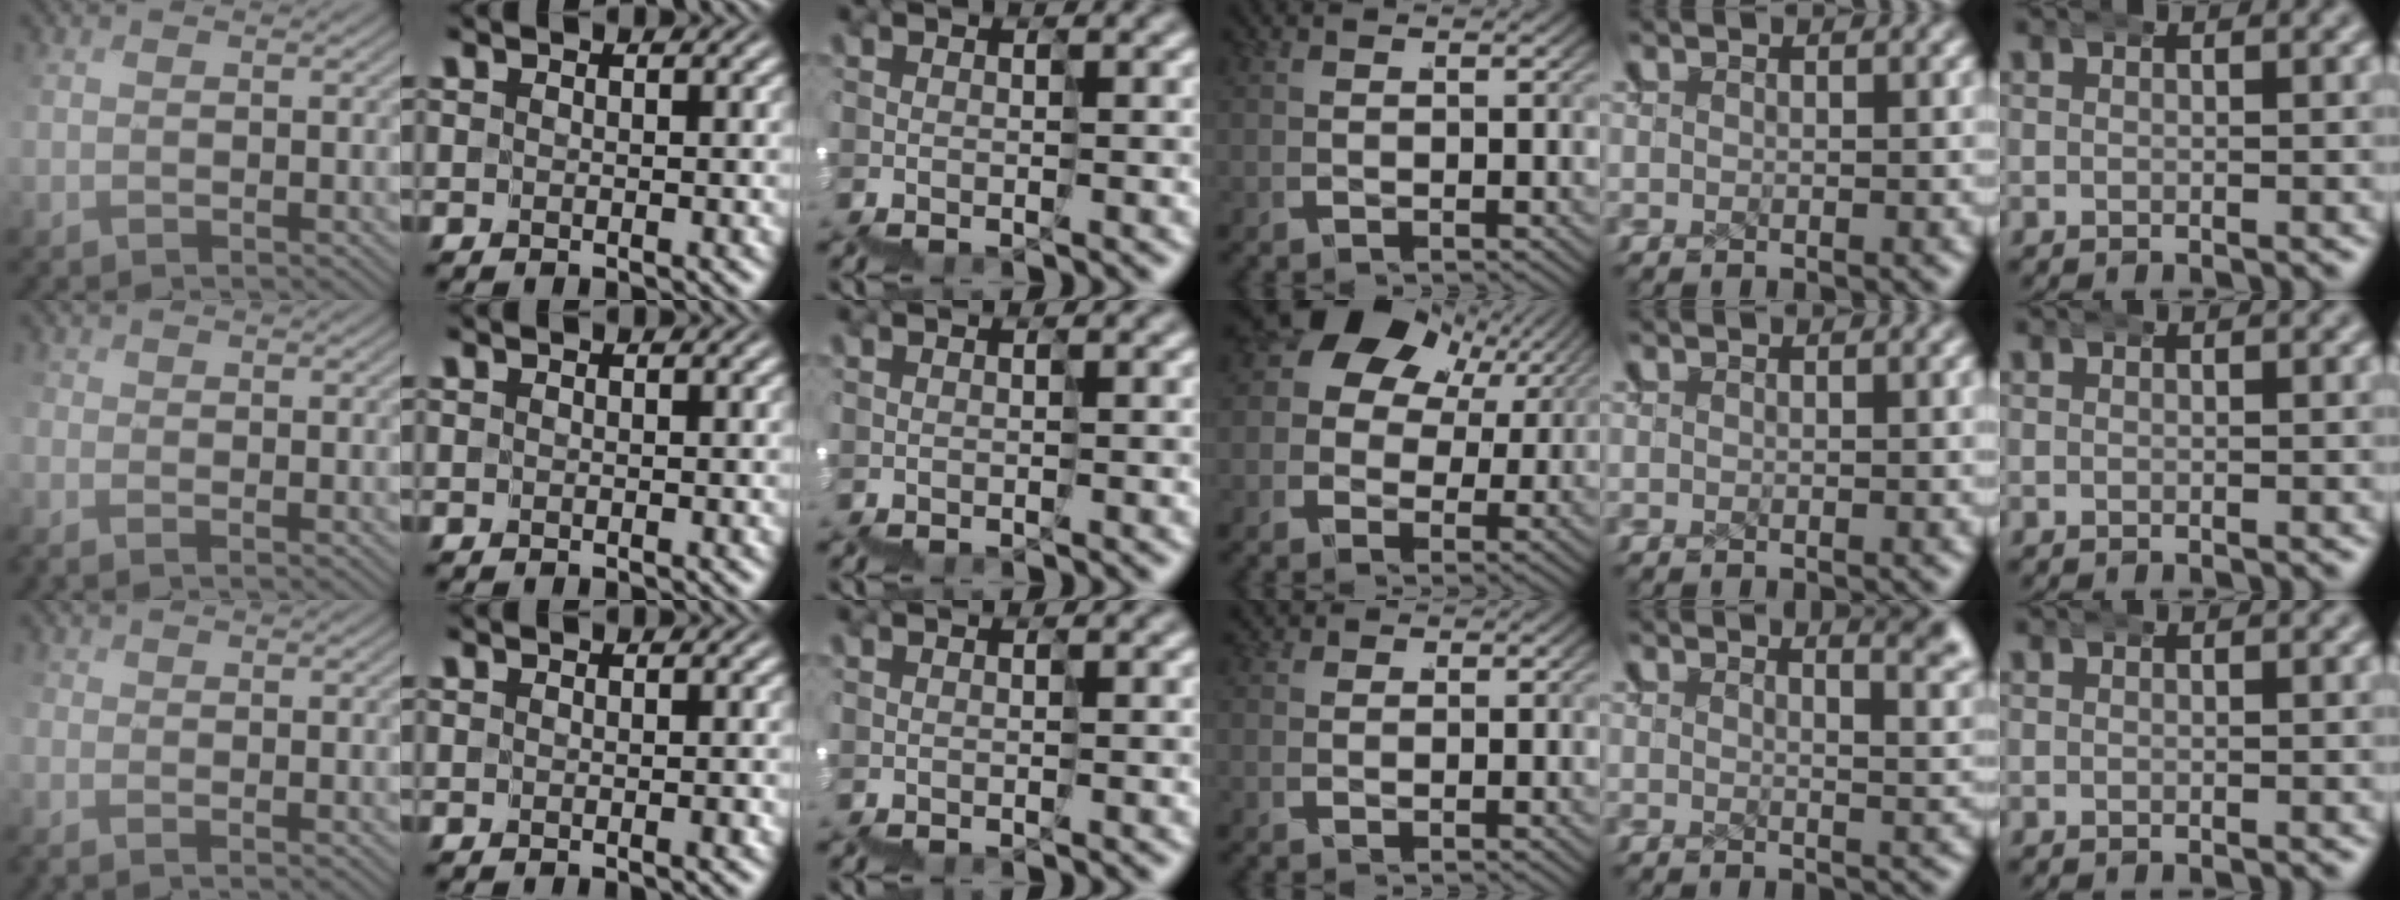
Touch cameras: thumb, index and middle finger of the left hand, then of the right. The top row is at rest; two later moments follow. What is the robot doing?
{"motion": "wrap", "object": "ethernet cable"}